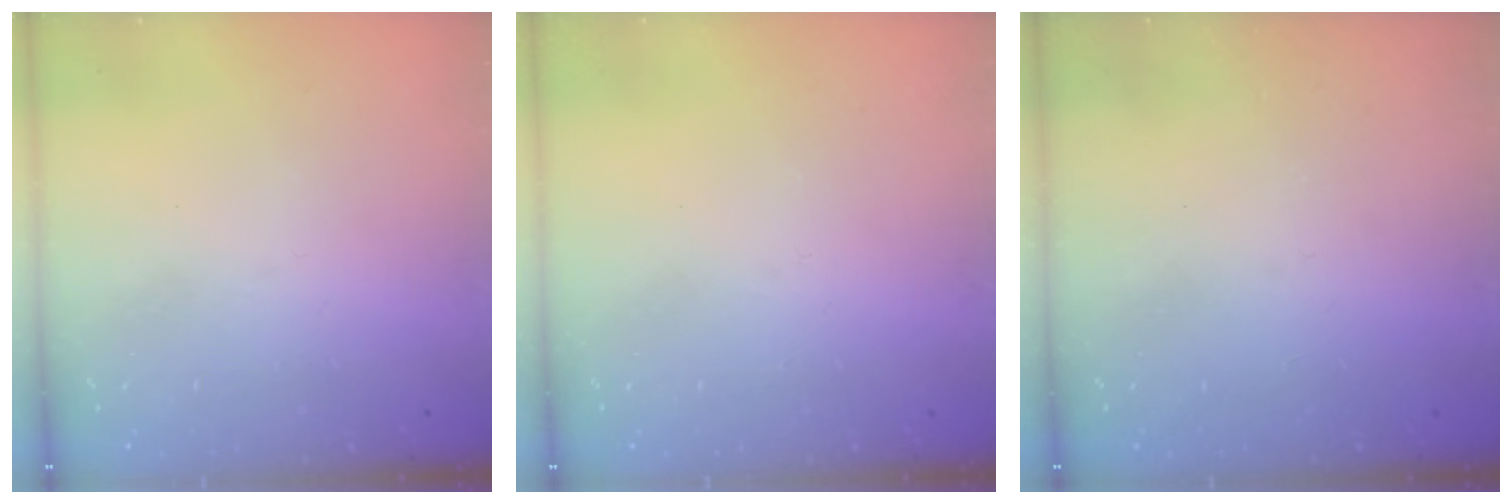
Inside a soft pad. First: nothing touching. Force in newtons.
{"total": 0.0}
{"total": 1.5, "press": 1.2, "slide": 0.8}